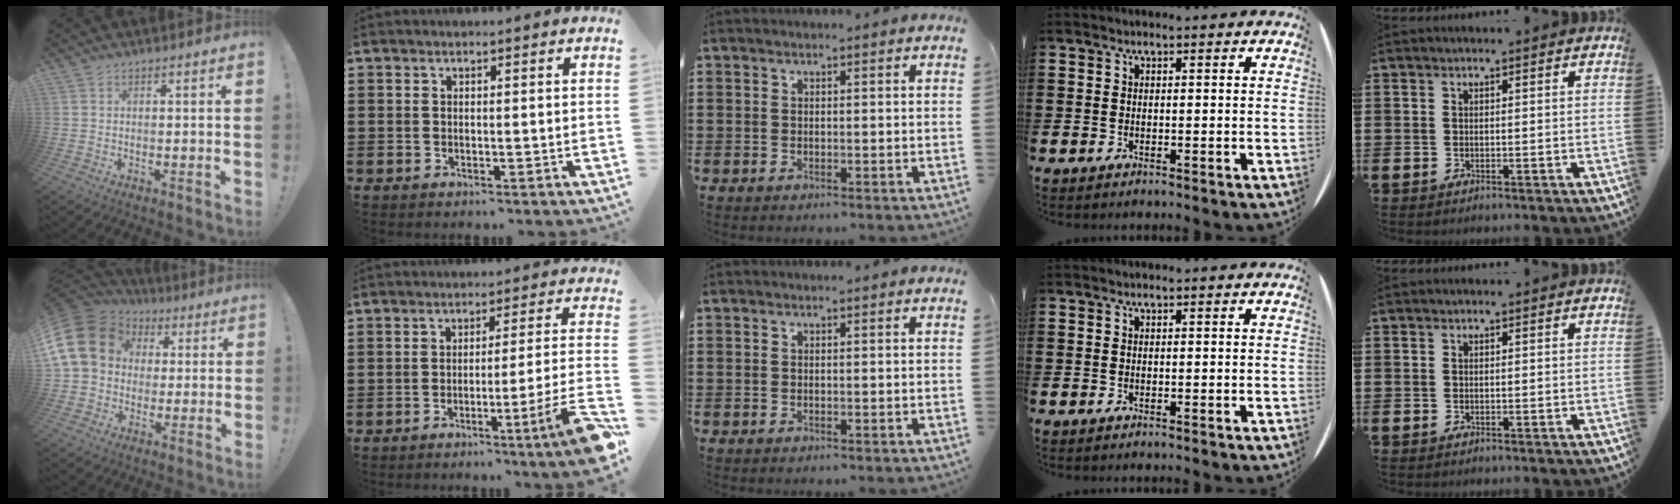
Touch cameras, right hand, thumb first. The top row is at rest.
{"thumb": {"total": 18.4, "force": [4.5, 15.0, 9.8], "torque": [-0.172, -0.011, 0.094]}, "index": {"total": 7.4, "force": [-3.9, -0.6, 6.3], "torque": [-0.105, -0.018, -0.072]}}